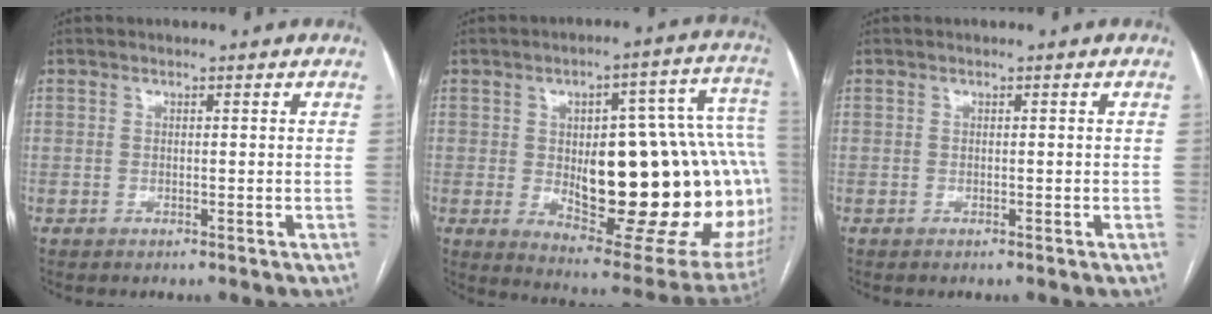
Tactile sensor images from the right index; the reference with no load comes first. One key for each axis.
{"total": 31.2, "fx": -1.8, "fy": 9.3, "fz": 29.8, "tx": -0.318, "ty": 0.031, "tz": 0.000}
{"total": 0.0}